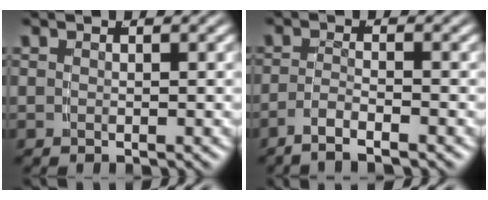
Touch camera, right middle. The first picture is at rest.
{"total": 2.7, "force": [-2.4, -0.1, 1.4], "torque": [-0.028, -0.008, -0.039]}